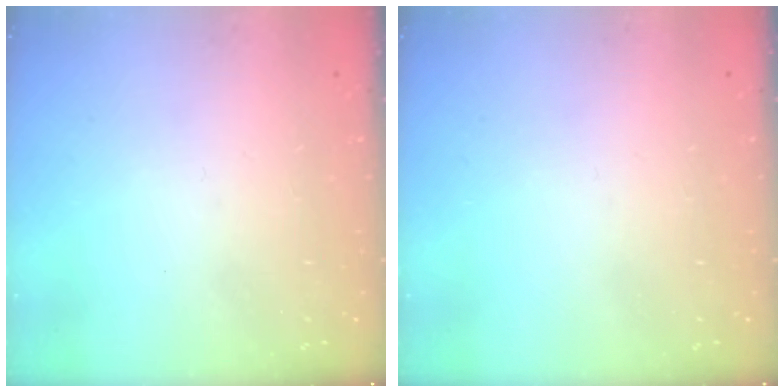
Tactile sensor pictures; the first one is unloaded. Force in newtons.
{"total": 0.0}